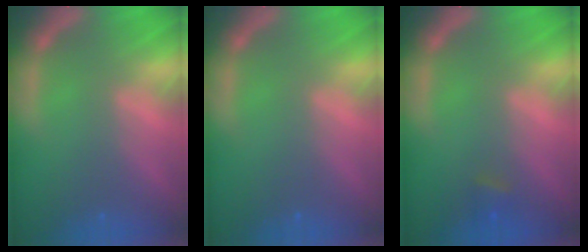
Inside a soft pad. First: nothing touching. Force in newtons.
{"total": 0.0}
{"total": 1.4}